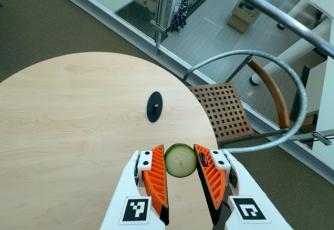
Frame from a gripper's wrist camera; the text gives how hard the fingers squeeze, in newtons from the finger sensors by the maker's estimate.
{"total": 7.5, "left": 7.4, "right": 7.6}